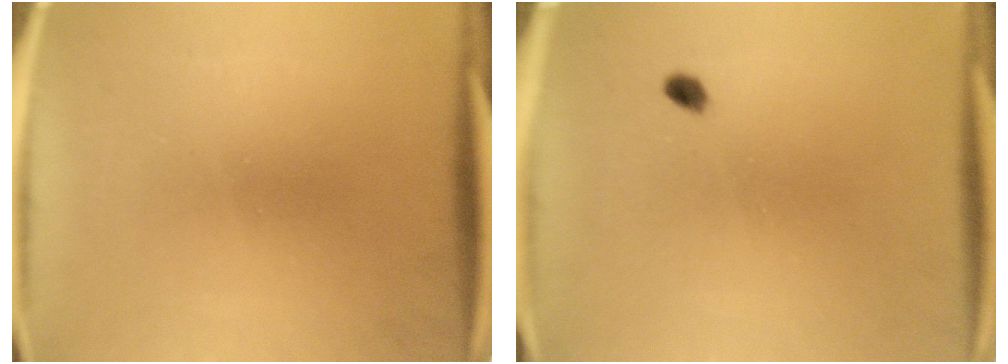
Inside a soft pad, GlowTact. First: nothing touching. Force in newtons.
{"total": 2.0}